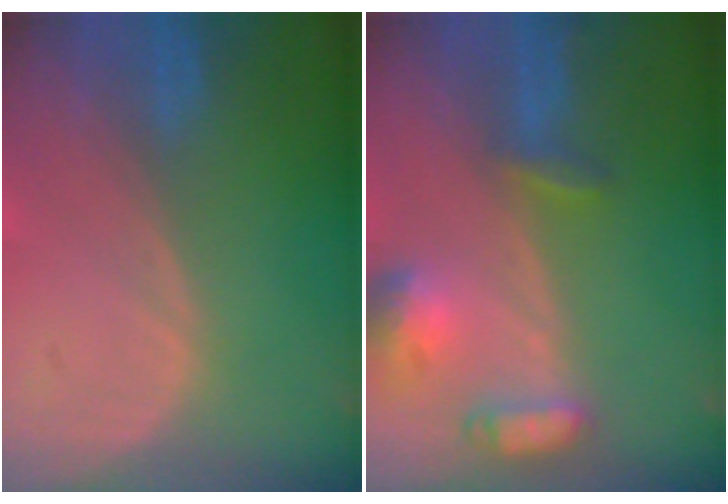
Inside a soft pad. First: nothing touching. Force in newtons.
{"total": 6.6, "press": 6.3, "slide": 2.2}